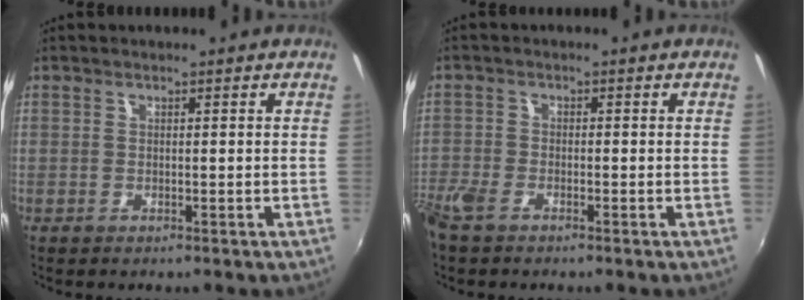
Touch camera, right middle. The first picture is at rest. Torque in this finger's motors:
{"motor_torque": [0.95, -0.98, 0.30, 0.11]}